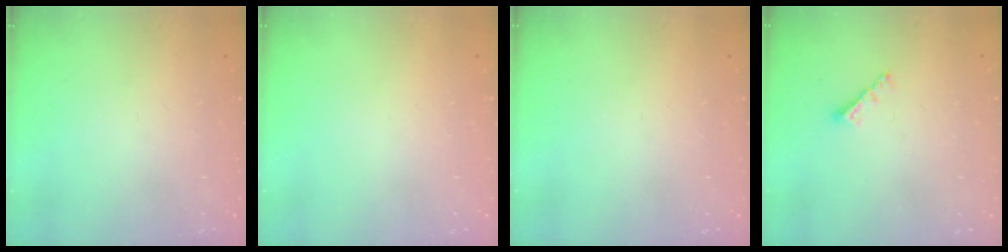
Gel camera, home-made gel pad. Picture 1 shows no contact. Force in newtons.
{"total": 0.0}
{"total": 0.0}
{"total": 3.4, "press": 3.4, "slide": 0.1}